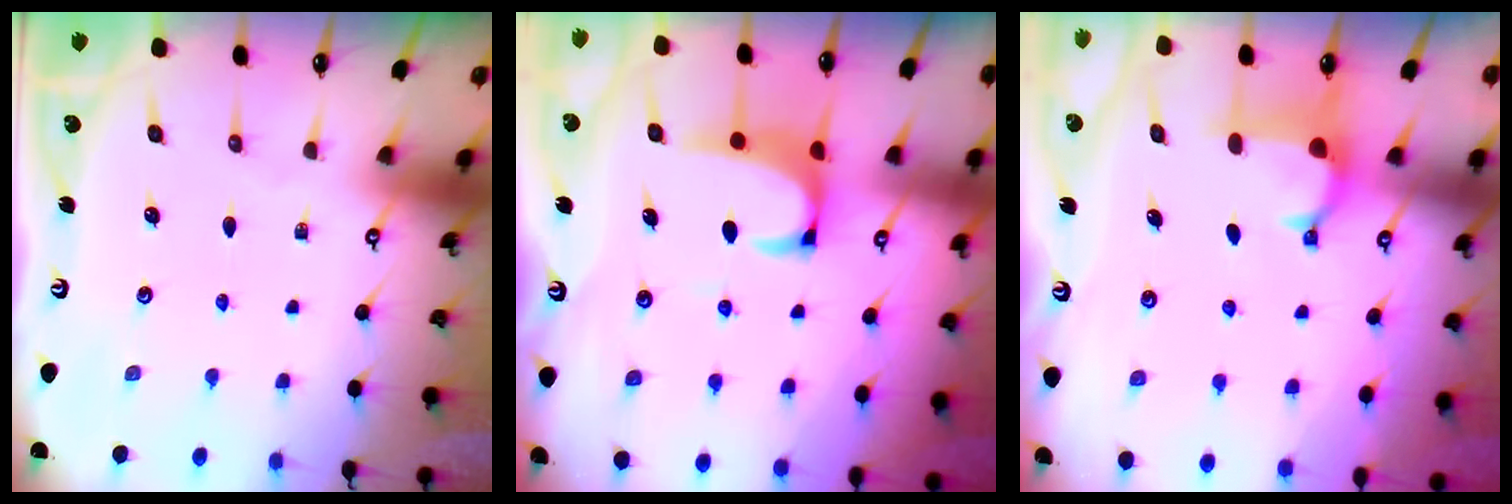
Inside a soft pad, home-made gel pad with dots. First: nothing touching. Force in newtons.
{"total": 2.1, "press": 1.8, "slide": 0.9}
{"total": 1.9, "press": 1.8, "slide": 0.7}